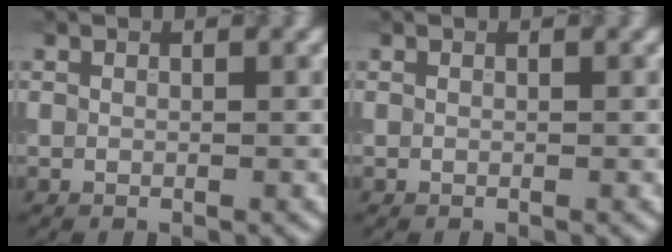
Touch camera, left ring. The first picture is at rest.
{"total": 0.0}